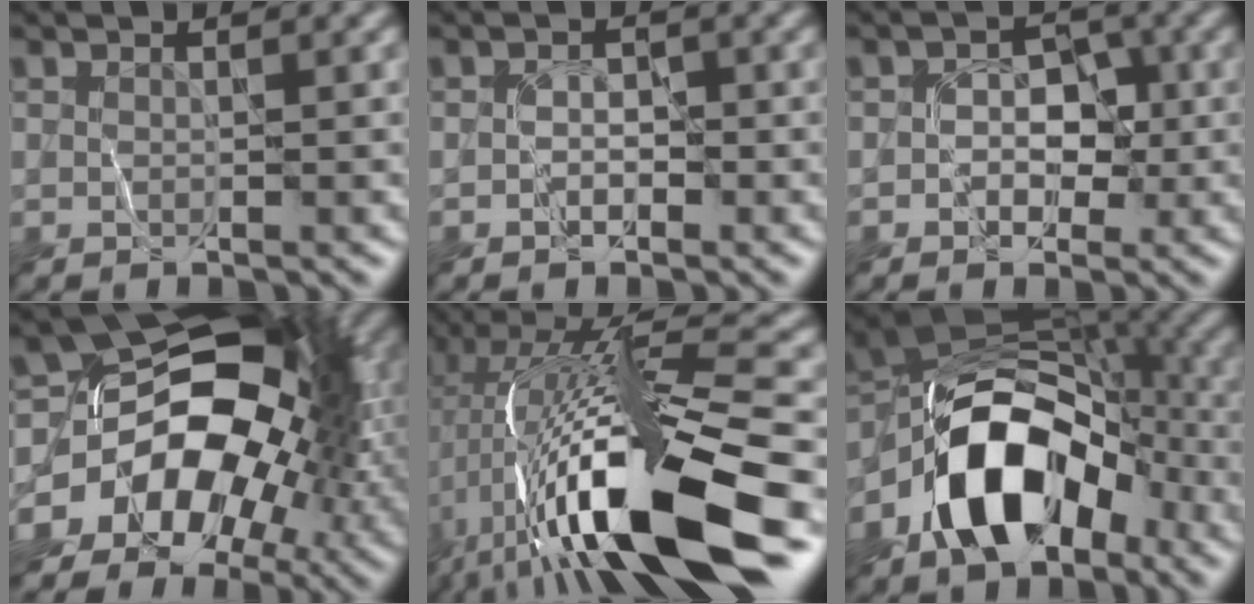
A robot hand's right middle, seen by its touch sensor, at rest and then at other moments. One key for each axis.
{"total": 1.4, "fx": -0.8, "fy": 1.0, "fz": 0.7, "tx": -0.008, "ty": 0.004, "tz": -0.014}
{"total": 2.8, "fx": -0.7, "fy": 2.2, "fz": 1.6, "tx": 0.000, "ty": 0.006, "tz": -0.021}
{"total": 14.8, "fx": -4.2, "fy": 10.4, "fz": 9.7, "tx": -0.115, "ty": 0.001, "tz": -0.079}
{"total": 16.8, "fx": -3.0, "fy": 5.2, "fz": 15.6, "tx": -0.281, "ty": 0.018, "tz": -0.054}
{"total": 11.8, "fx": -5.3, "fy": 7.0, "fz": 7.8, "tx": -0.127, "ty": 0.008, "tz": -0.101}